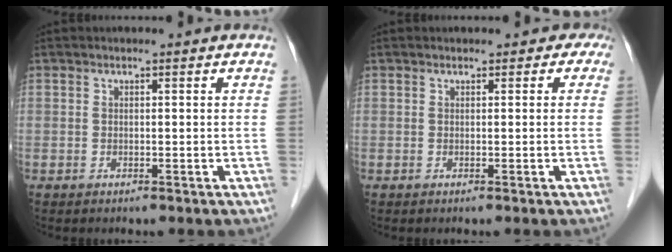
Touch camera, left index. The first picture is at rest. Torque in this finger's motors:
{"motor_torque": [0.01, 0.00, -0.04, -0.01]}